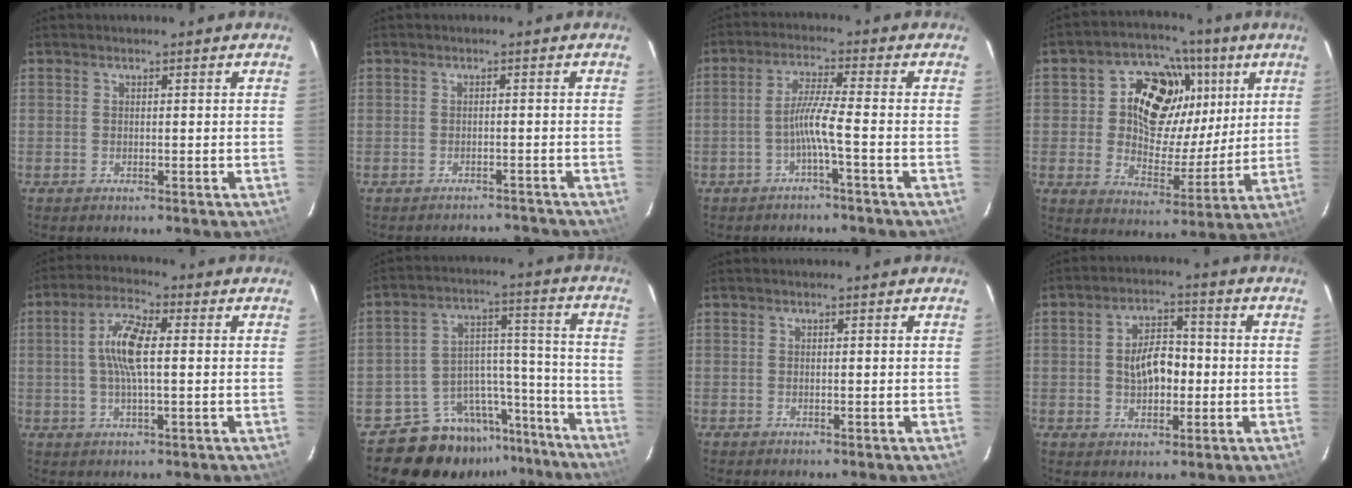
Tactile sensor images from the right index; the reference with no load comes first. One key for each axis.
{"total": 5.2, "fx": -4.6, "fy": 2.2, "fz": 0.5, "tx": -0.004, "ty": 0.023, "tz": -0.059}
{"total": 4.7, "fx": -2.1, "fy": -1.0, "fz": 4.1, "tx": -0.091, "ty": 0.006, "tz": -0.040}
{"total": 16.4, "fx": 5.2, "fy": 12.8, "fz": 8.8, "tx": -0.169, "ty": 0.015, "tz": 0.088}
{"total": 8.0, "fx": 0.6, "fy": 2.3, "fz": 7.6, "tx": -0.150, "ty": 0.012, "tz": 0.009}
{"total": 15.7, "fx": -13.6, "fy": 7.7, "fz": 1.5, "tx": -0.022, "ty": 0.078, "tz": -0.195}
{"total": 0.0}
{"total": 7.2, "fx": -0.5, "fy": 4.4, "fz": 5.7, "tx": -0.103, "ty": 0.019, "tz": -0.002}